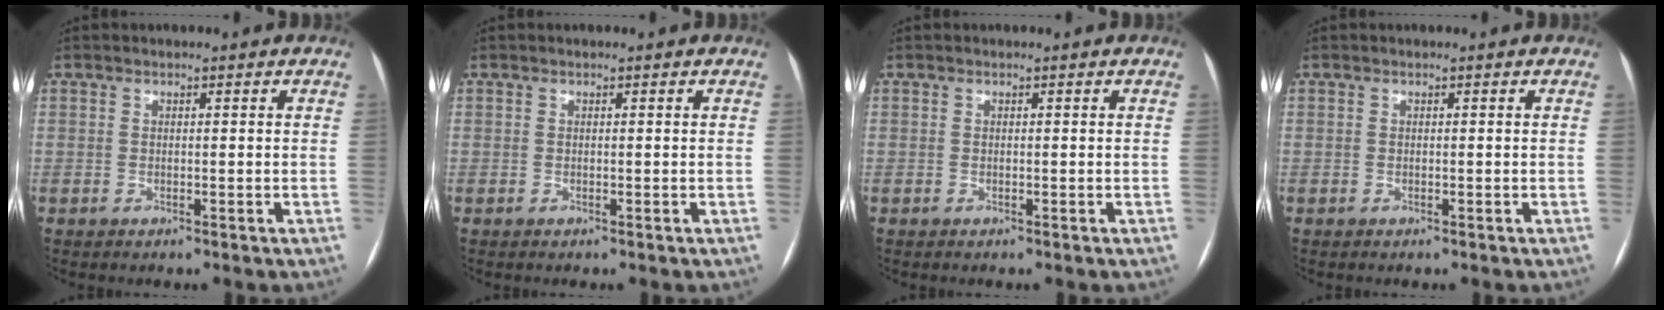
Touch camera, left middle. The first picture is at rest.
{"total": 0.0}
{"total": 0.0}
{"total": 0.0}